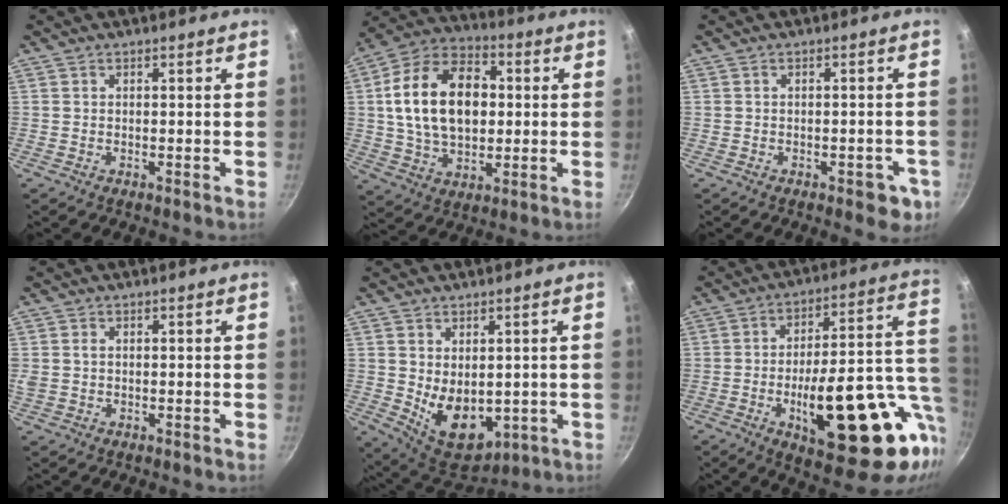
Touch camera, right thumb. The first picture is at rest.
{"total": 19.3, "force": [2.0, 12.8, 14.3], "torque": [-0.219, 0.020, 0.026]}
{"total": 5.1, "force": [-2.0, 2.7, 3.9], "torque": [-0.022, 0.017, -0.015]}
{"total": 1.7, "force": [0.2, 1.3, 1.1], "torque": [-0.019, 0.002, 0.005]}
{"total": 11.2, "force": [-0.1, 7.5, 8.3], "torque": [-0.102, -0.028, 0.026]}
{"total": 26.3, "force": [-6.0, 9.9, 23.6], "torque": [-0.302, 0.015, -0.073]}